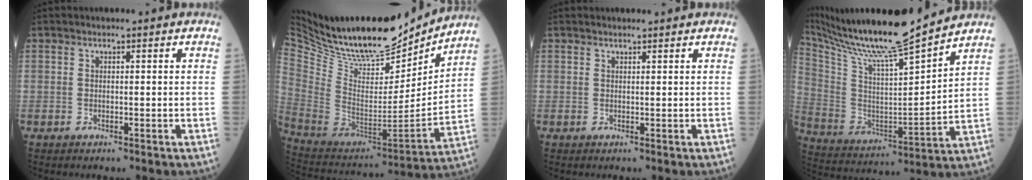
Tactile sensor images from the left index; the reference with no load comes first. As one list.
[{"total": 21.7, "force": [19.5, 5.4, 7.9], "torque": [-0.148, -0.046, 0.322]}, {"total": 1.1, "force": [1.0, 0.2, 0.4], "torque": [0.001, 0.012, 0.011]}, {"total": 18.9, "force": [16.7, -0.2, 8.9], "torque": [-0.172, -0.024, 0.291]}]